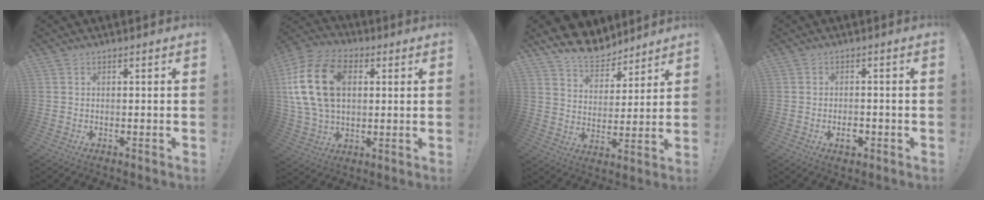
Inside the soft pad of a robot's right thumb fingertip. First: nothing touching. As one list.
[{"total": 20.9, "force": [4.7, 14.2, 14.5], "torque": [-0.274, -0.001, 0.088]}, {"total": 10.5, "force": [9.1, 4.7, 2.4], "torque": [-0.050, -0.073, 0.173]}, {"total": 2.4, "force": [-1.2, 1.4, 1.5], "torque": [-0.012, 0.003, -0.021]}]